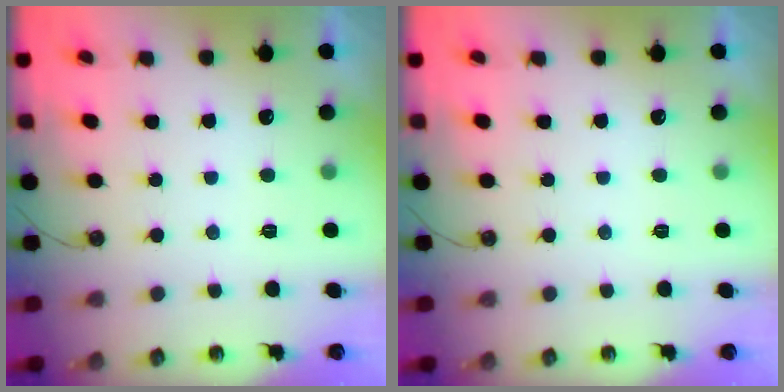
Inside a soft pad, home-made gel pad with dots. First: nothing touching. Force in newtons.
{"total": 0.0}